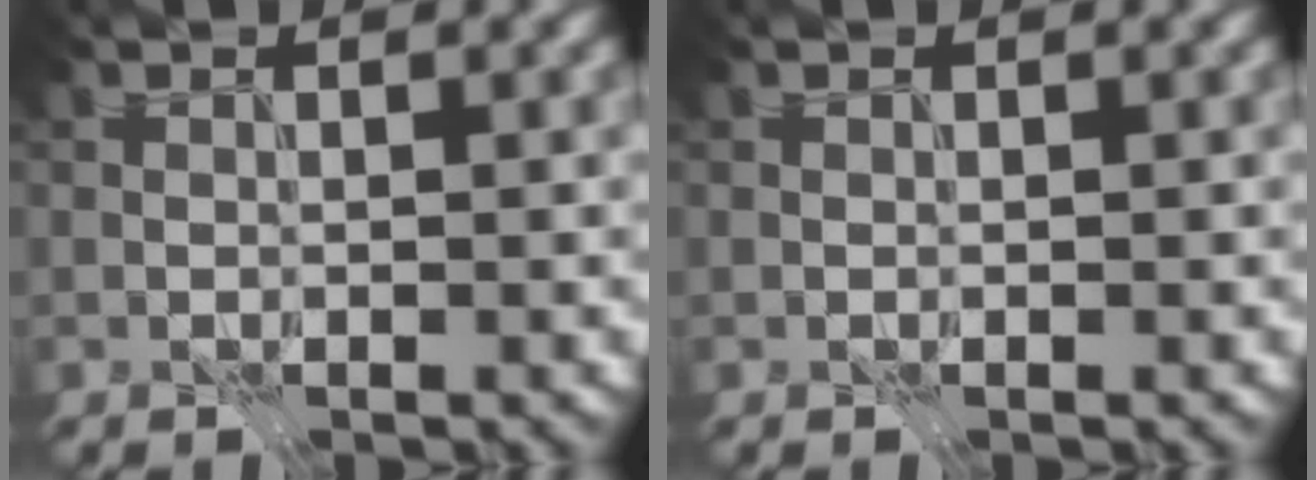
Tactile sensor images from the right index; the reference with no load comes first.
{"total": 0.0}